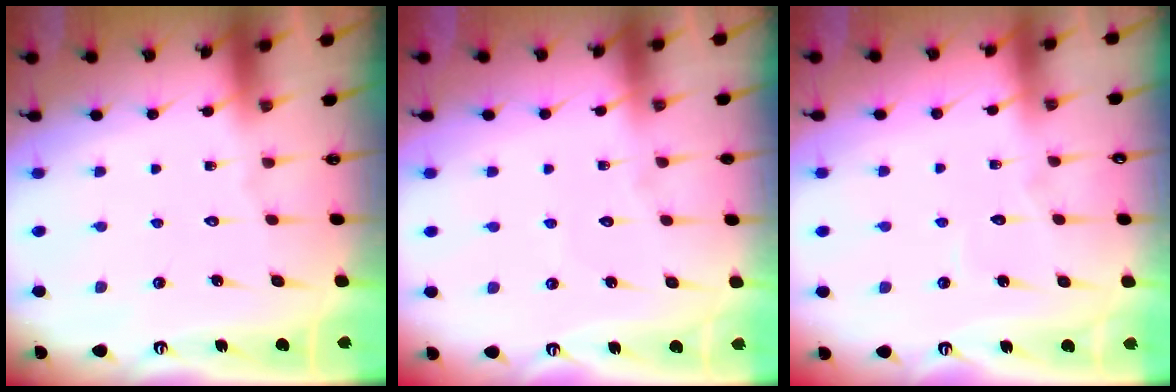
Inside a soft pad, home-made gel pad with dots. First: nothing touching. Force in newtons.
{"total": 2.9, "press": 2.9, "slide": 0.3}
{"total": 2.6, "press": 2.6, "slide": 0.2}